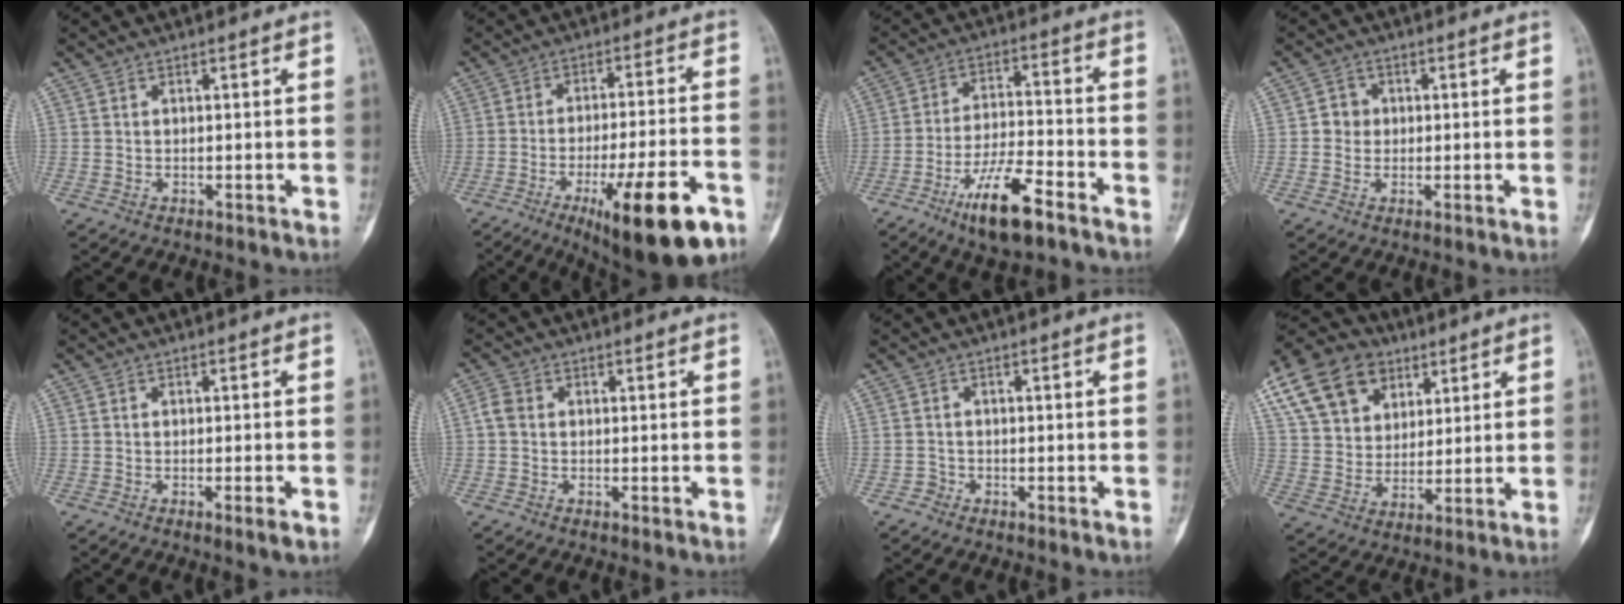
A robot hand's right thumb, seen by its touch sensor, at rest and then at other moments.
{"total": 18.8, "force": [-9.4, 4.6, 15.6], "torque": [-0.212, 0.034, -0.134]}
{"total": 12.5, "force": [-7.6, 3.4, 9.3], "torque": [-0.171, 0.041, -0.131]}
{"total": 2.9, "force": [0.1, 2.8, 0.8], "torque": [0.009, 0.009, -0.003]}
{"total": 2.3, "force": [-1.1, 0.1, 2.0], "torque": [-0.034, -0.004, -0.017]}
{"total": 2.5, "force": [0.1, 2.0, 1.5], "torque": [-0.029, 0.007, -0.002]}
{"total": 1.3, "force": [-0.9, 1.0, -0.1], "torque": [0.005, 0.005, -0.023]}
{"total": 20.4, "force": [9.9, 14.9, 9.7], "torque": [-0.181, 0.015, 0.182]}